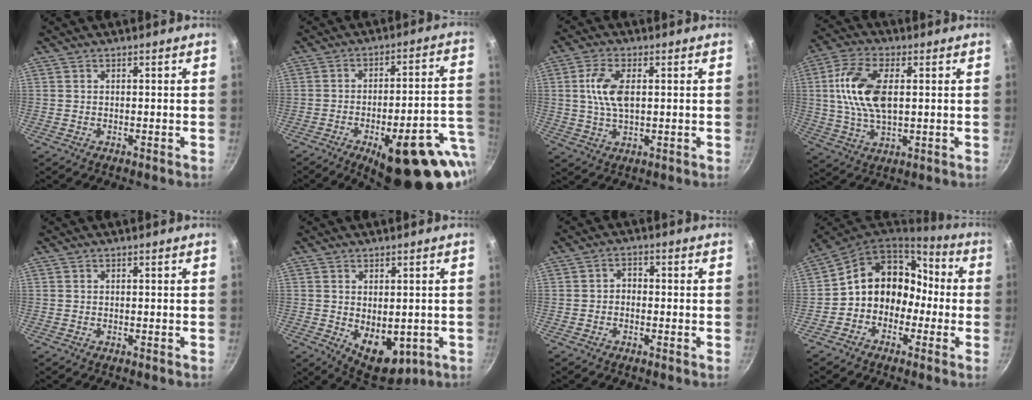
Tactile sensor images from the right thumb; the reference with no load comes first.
{"total": 24.2, "force": [-9.4, 8.4, 20.7], "torque": [-0.222, 0.025, -0.117]}
{"total": 7.7, "force": [1.2, 3.8, 6.6], "torque": [-0.129, 0.005, 0.022]}
{"total": 13.1, "force": [1.9, 6.9, 11.0], "torque": [-0.208, 0.009, 0.030]}
{"total": 0.0}
{"total": 9.4, "force": [-1.3, 5.9, 7.2], "torque": [-0.080, -0.016, 0.001]}
{"total": 2.2, "force": [-0.8, 1.6, 1.2], "torque": [-0.014, 0.015, -0.018]}
{"total": 13.0, "force": [-2.0, 11.1, 6.5], "torque": [-0.049, 0.061, -0.046]}